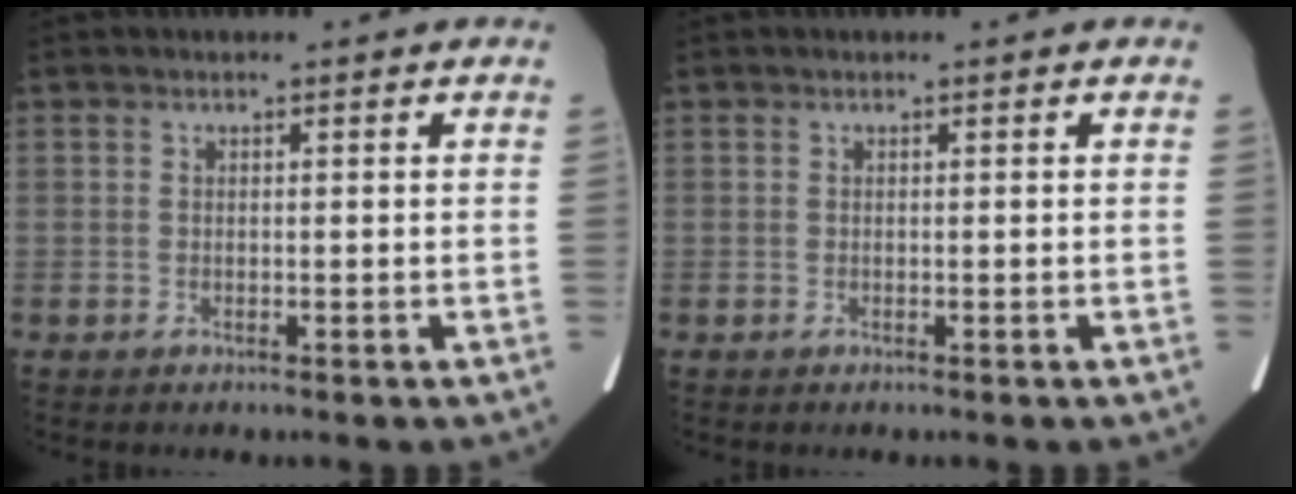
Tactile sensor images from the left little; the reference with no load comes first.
{"total": 0.0}